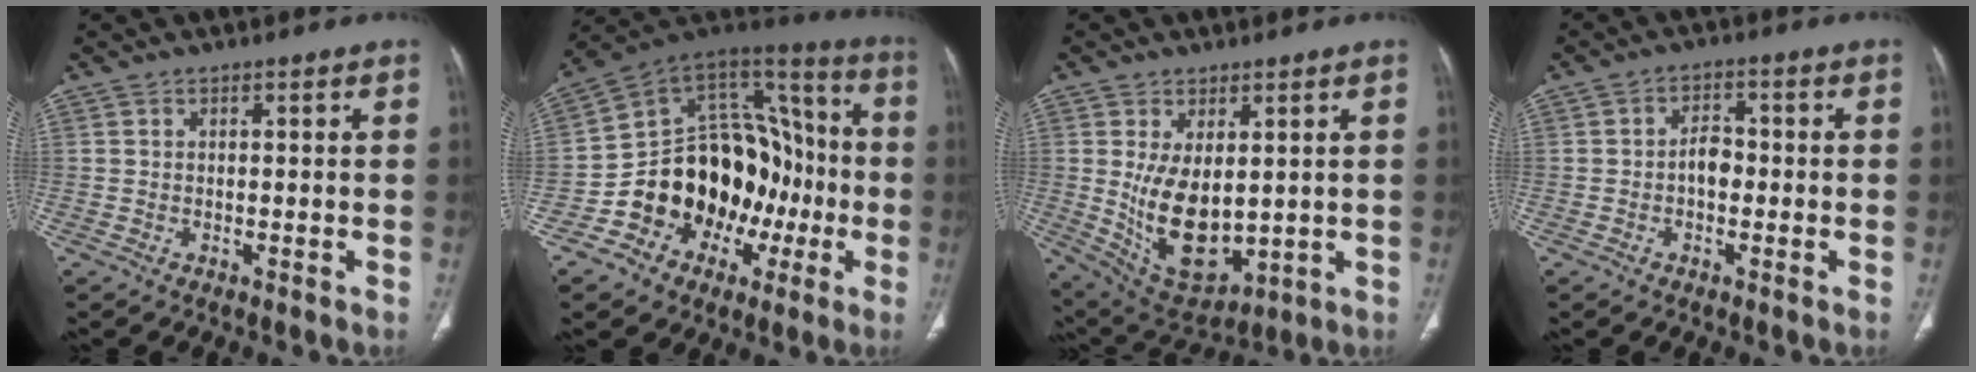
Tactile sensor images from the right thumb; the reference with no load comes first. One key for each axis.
{"total": 24.2, "fx": -5.7, "fy": 17.9, "fz": 15.2, "tx": -0.179, "ty": 0.089, "tz": -0.078}
{"total": 12.9, "fx": 0.8, "fy": 7.3, "fz": 10.6, "tx": -0.167, "ty": -0.017, "tz": 0.046}
{"total": 3.7, "fx": -0.7, "fy": 2.4, "fz": 2.7, "tx": -0.030, "ty": 0.015, "tz": -0.018}